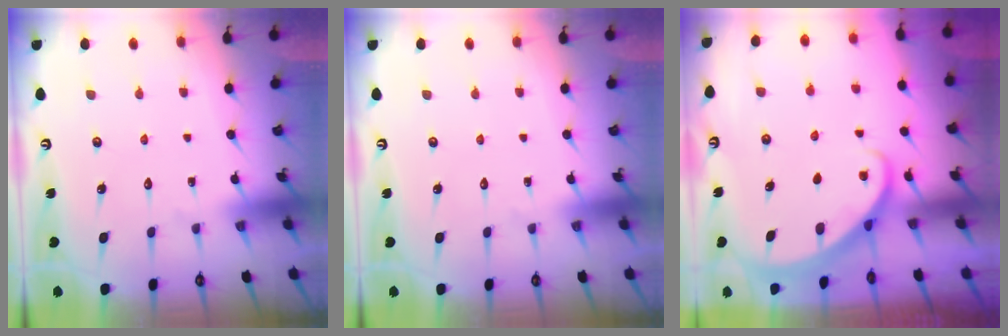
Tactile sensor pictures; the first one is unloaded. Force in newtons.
{"total": 0.0}
{"total": 2.0, "press": 2.0, "slide": 0.2}